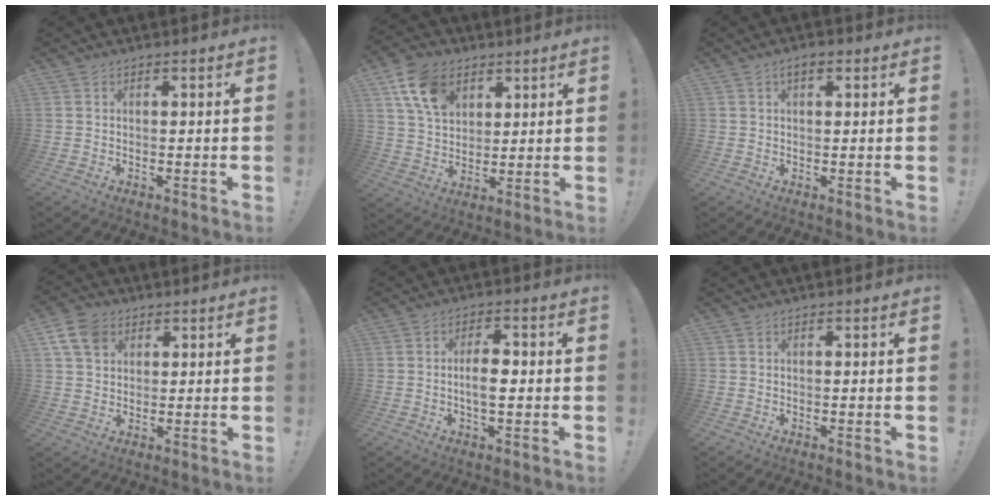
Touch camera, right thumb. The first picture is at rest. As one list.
[{"total": 13.3, "force": [6.6, 9.1, 7.0], "torque": [-0.119, -0.016, 0.130]}, {"total": 2.9, "force": [1.4, 1.3, 2.2], "torque": [-0.031, -0.001, 0.021]}, {"total": 8.9, "force": [4.1, 6.5, 4.5], "torque": [-0.082, -0.010, 0.082]}, {"total": 5.9, "force": [-0.7, 2.5, 5.3], "torque": [-0.095, 0.000, -0.021]}, {"total": 0.0}]